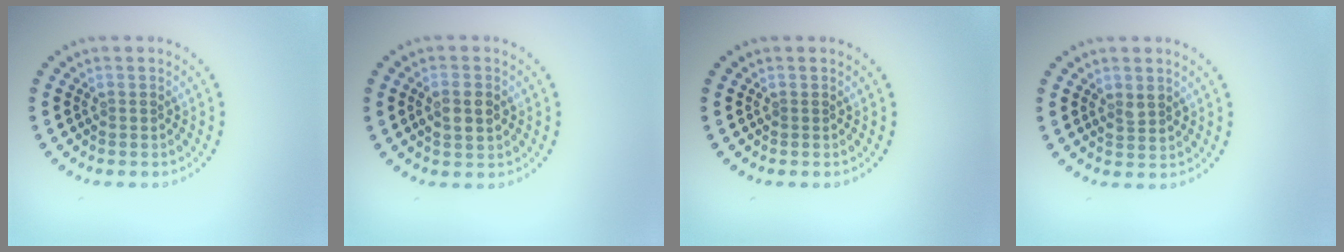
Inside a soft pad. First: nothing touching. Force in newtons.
{"total": 2.4, "press": 2.4, "slide": 0.2}
{"total": 0.0}
{"total": 1.4, "press": 1.4, "slide": 0.3}